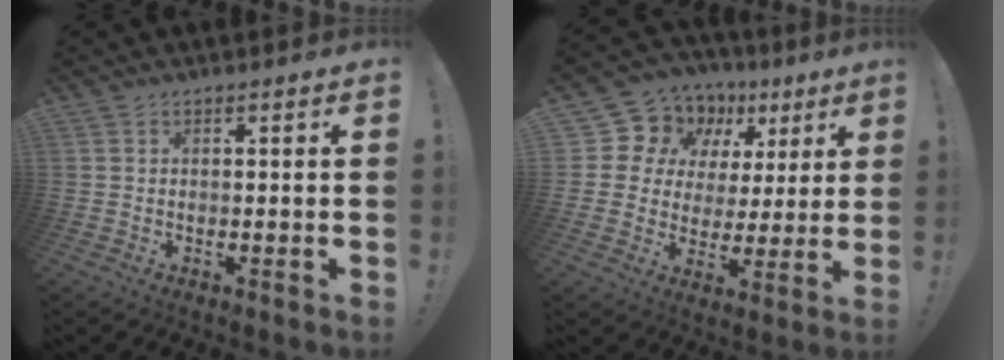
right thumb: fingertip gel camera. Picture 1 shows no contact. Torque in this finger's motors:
{"motor_torque": [-0.05, 0.05, -0.20, 0.25, -0.07]}